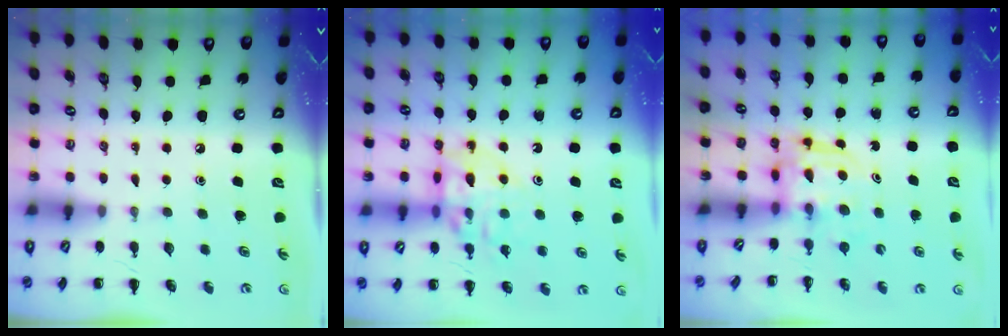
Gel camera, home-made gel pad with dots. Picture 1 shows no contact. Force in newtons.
{"total": 13.0, "press": 12.9, "slide": 1.9}
{"total": 3.0, "press": 3.0, "slide": 0.2}